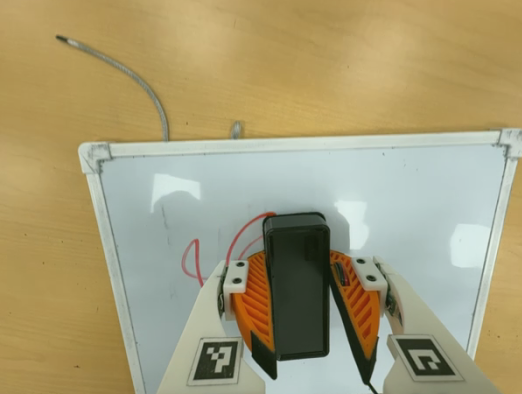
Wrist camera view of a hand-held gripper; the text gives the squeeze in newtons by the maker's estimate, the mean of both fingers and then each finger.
{"total": 13.4, "left": 15.3, "right": 11.5}